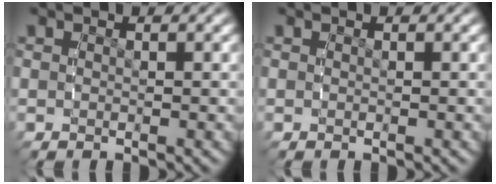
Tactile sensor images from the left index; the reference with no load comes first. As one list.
[{"total": 0.0}]